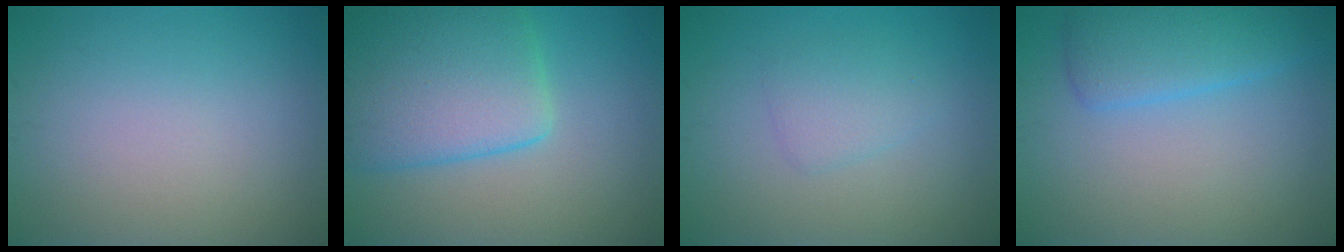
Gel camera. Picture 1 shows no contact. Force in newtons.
{"total": 7.9, "press": 7.9, "slide": 0.3}
{"total": 1.9, "press": 1.9, "slide": 0.0}
{"total": 4.0, "press": 4.0, "slide": 0.3}